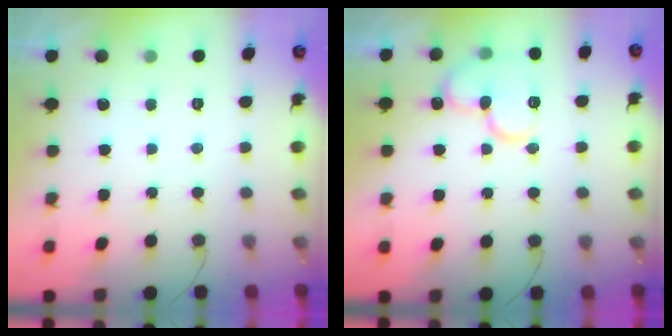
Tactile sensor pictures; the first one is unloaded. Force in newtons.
{"total": 13.8, "press": 13.7, "slide": 1.4}